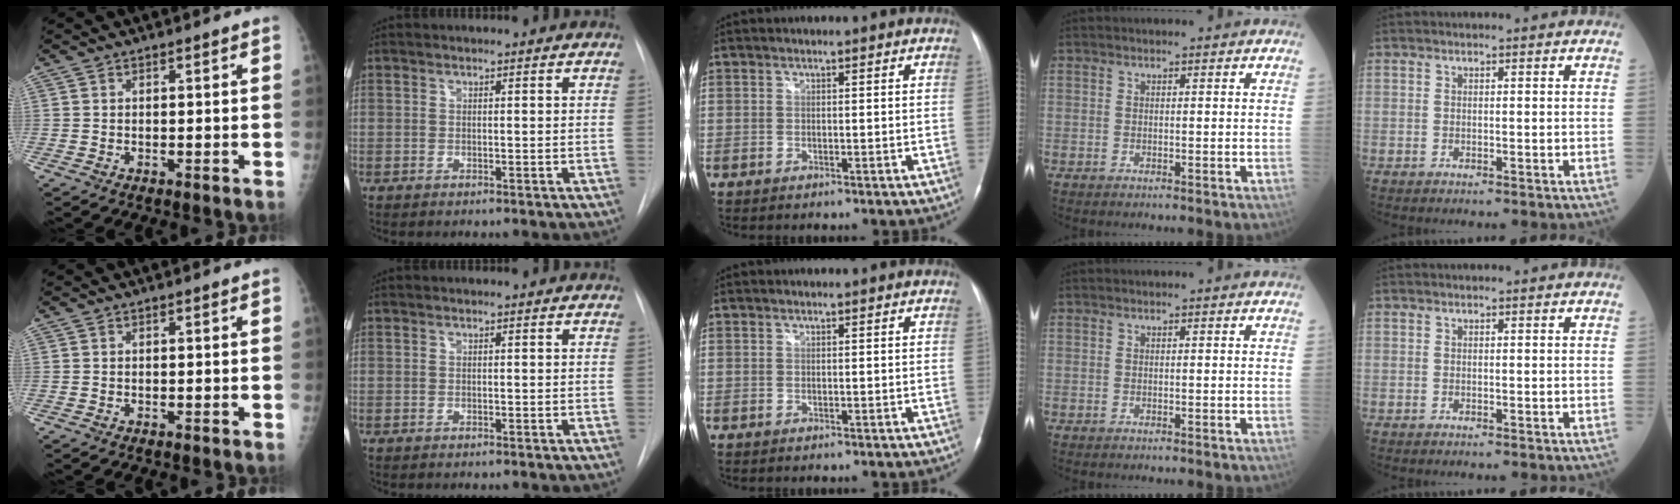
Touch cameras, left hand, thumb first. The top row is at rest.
{"index": {"total": 1.7, "force": [-1.7, -0.2, -0.3], "torque": [0.005, -0.005, -0.027]}}